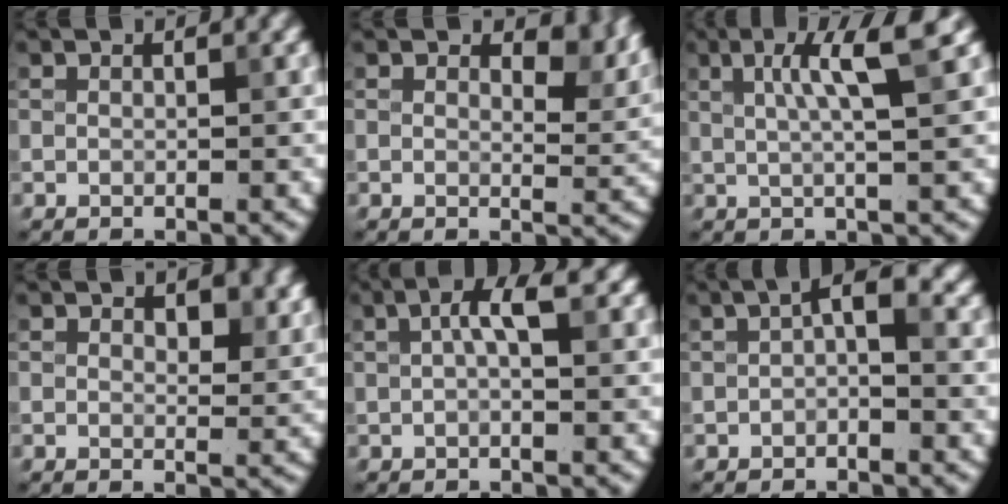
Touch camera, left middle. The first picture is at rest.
{"total": 4.3, "force": [2.2, 2.2, 2.9], "torque": [-0.039, -0.008, 0.027]}
{"total": 4.8, "force": [1.7, 0.7, 4.4], "torque": [-0.069, 0.006, 0.026]}
{"total": 2.6, "force": [1.5, 1.4, 1.6], "torque": [-0.023, -0.008, 0.020]}
{"total": 3.5, "force": [0.8, 1.1, 3.2], "torque": [-0.057, 0.011, 0.007]}
{"total": 2.2, "force": [0.1, 0.9, 2.1], "torque": [-0.031, 0.009, -0.003]}